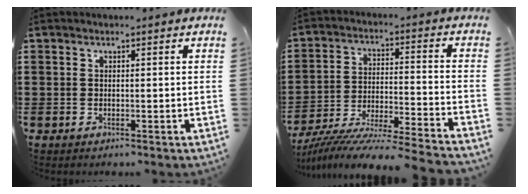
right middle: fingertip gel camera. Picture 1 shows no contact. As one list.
[{"total": 8.7, "force": [-8.4, -0.6, 2.3], "torque": [-0.046, -0.006, -0.170]}]